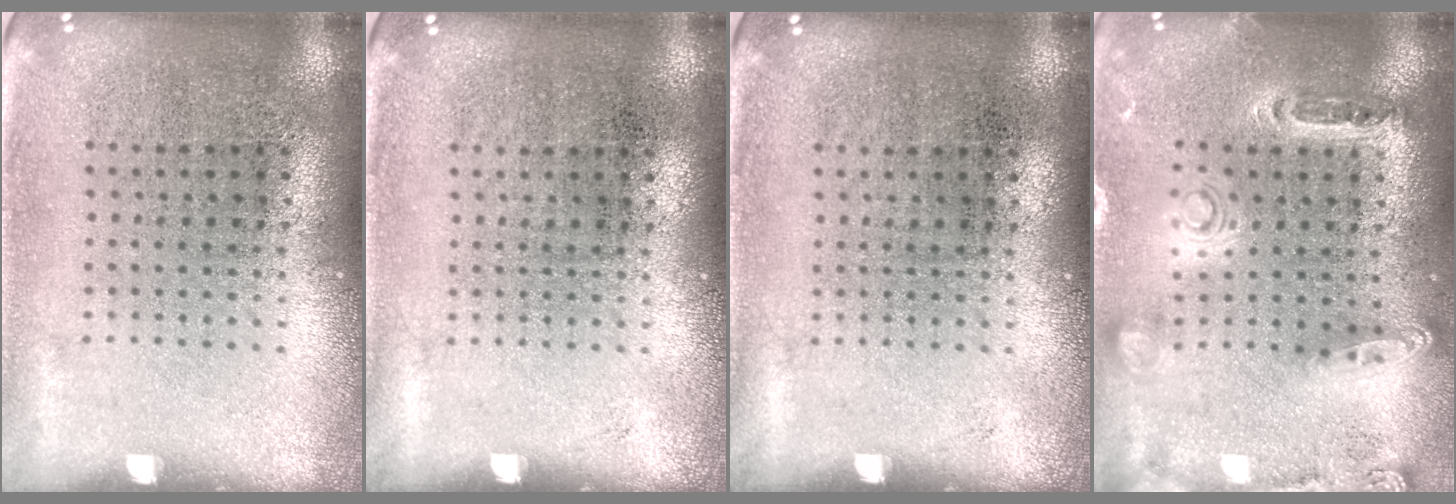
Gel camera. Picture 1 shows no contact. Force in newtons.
{"total": 0.0}
{"total": 0.0}
{"total": 1.4, "press": 1.4, "slide": 0.2}